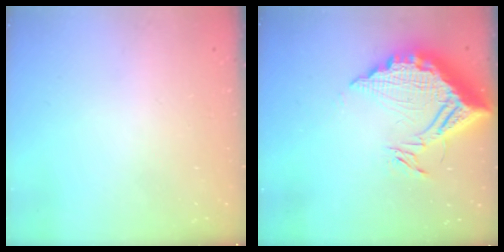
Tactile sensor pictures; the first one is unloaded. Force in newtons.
{"total": 18.3, "press": 18.2, "slide": 1.8}